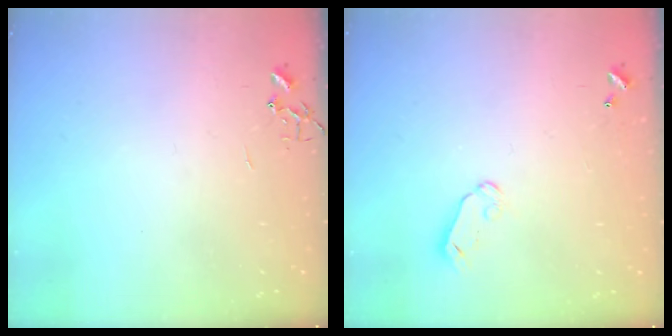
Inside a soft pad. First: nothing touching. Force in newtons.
{"total": 5.4, "press": 5.4, "slide": 0.5}